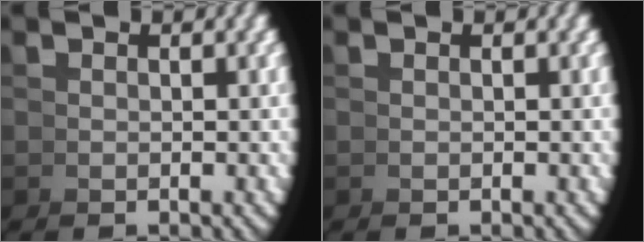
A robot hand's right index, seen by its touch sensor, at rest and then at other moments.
{"total": 0.0}